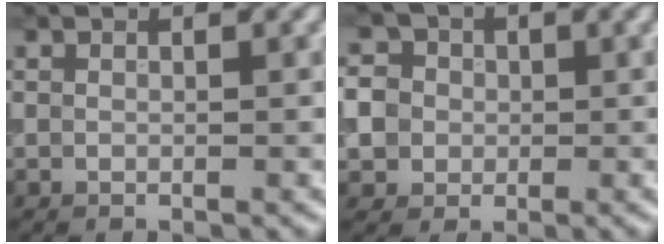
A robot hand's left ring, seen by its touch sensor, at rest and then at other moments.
{"total": 6.9, "force": [0.6, 6.4, 2.5], "torque": [-0.048, 0.033, -0.016]}